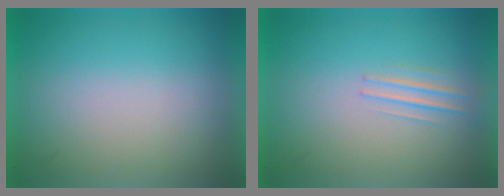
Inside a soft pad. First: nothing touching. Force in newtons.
{"total": 1.3}